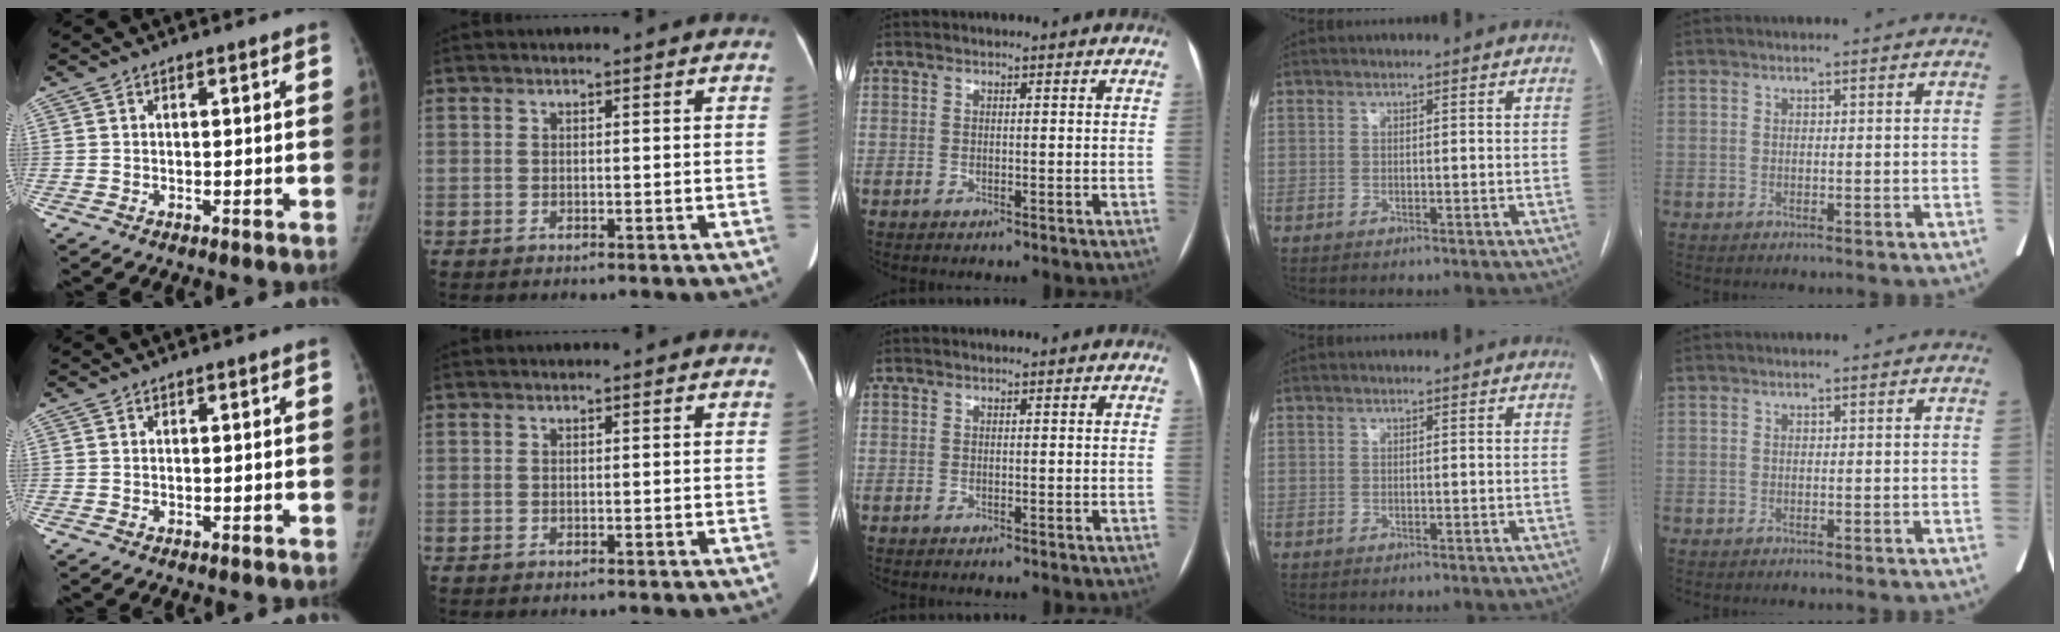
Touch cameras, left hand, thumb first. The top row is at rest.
{}